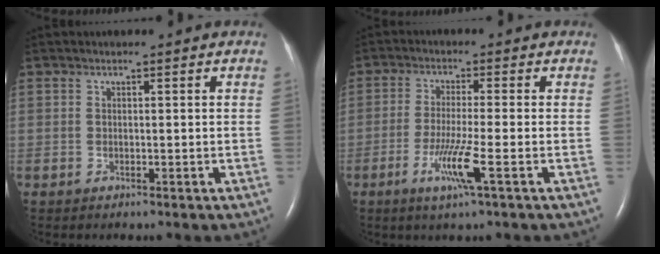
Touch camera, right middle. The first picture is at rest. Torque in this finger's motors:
{"motor_torque": [0.71, -0.01, 0.21, 0.11]}